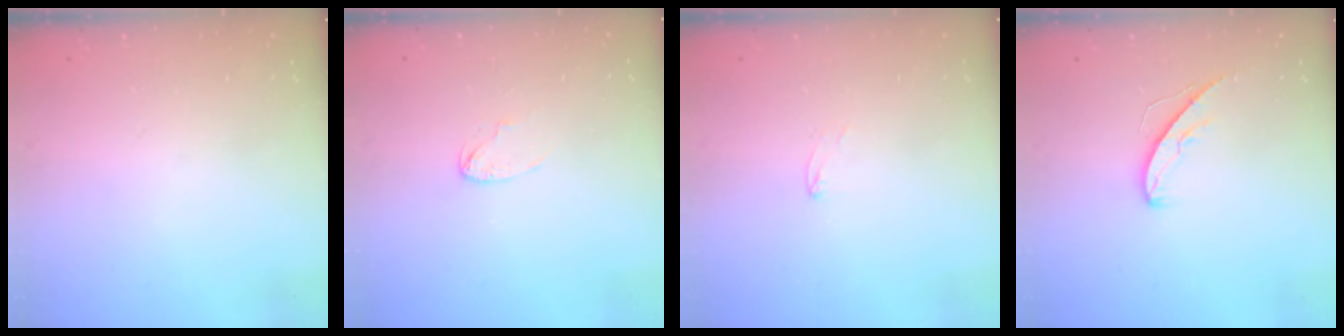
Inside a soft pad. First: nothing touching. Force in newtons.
{"total": 2.6, "press": 2.6, "slide": 0.2}
{"total": 3.1, "press": 3.1, "slide": 0.2}
{"total": 5.0, "press": 5.0, "slide": 0.4}